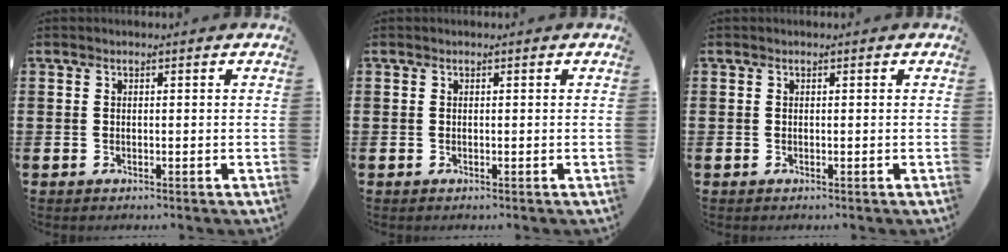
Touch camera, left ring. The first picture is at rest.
{"total": 0.0}
{"total": 0.0}